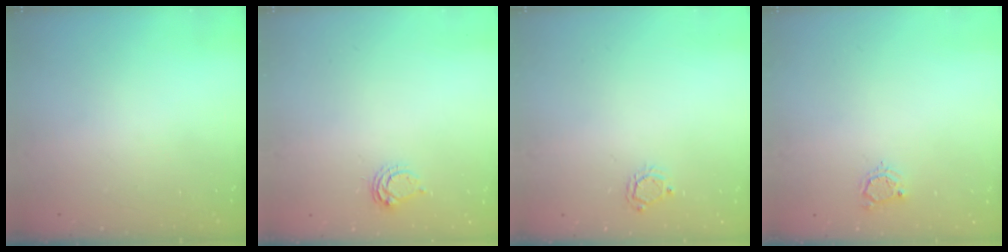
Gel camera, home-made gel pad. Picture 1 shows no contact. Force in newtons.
{"total": 4.6, "press": 4.6, "slide": 0.5}
{"total": 2.9, "press": 2.9, "slide": 0.3}
{"total": 3.6, "press": 3.6, "slide": 0.5}